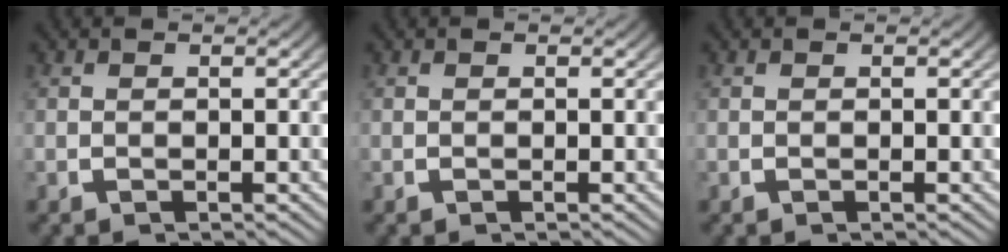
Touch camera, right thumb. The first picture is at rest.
{"total": 0.0}
{"total": 0.0}